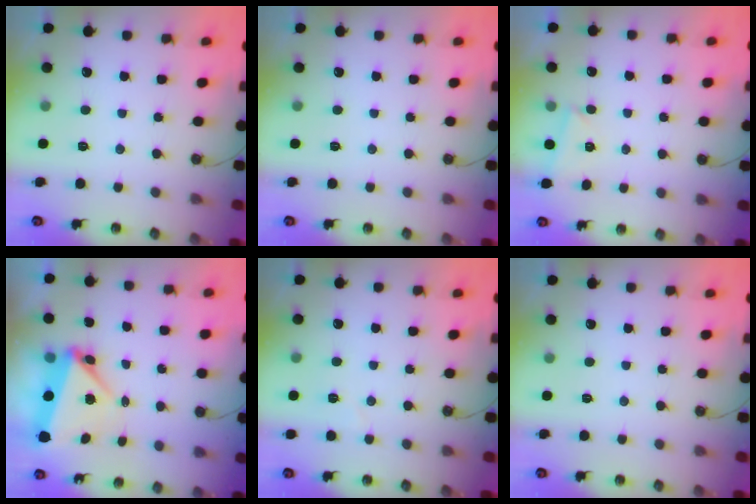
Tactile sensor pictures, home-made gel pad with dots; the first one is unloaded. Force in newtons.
{"total": 0.0}
{"total": 2.3, "press": 2.2, "slide": 0.9}
{"total": 6.0, "press": 6.0, "slide": 0.5}
{"total": 3.8, "press": 3.7, "slide": 0.8}
{"total": 0.0}